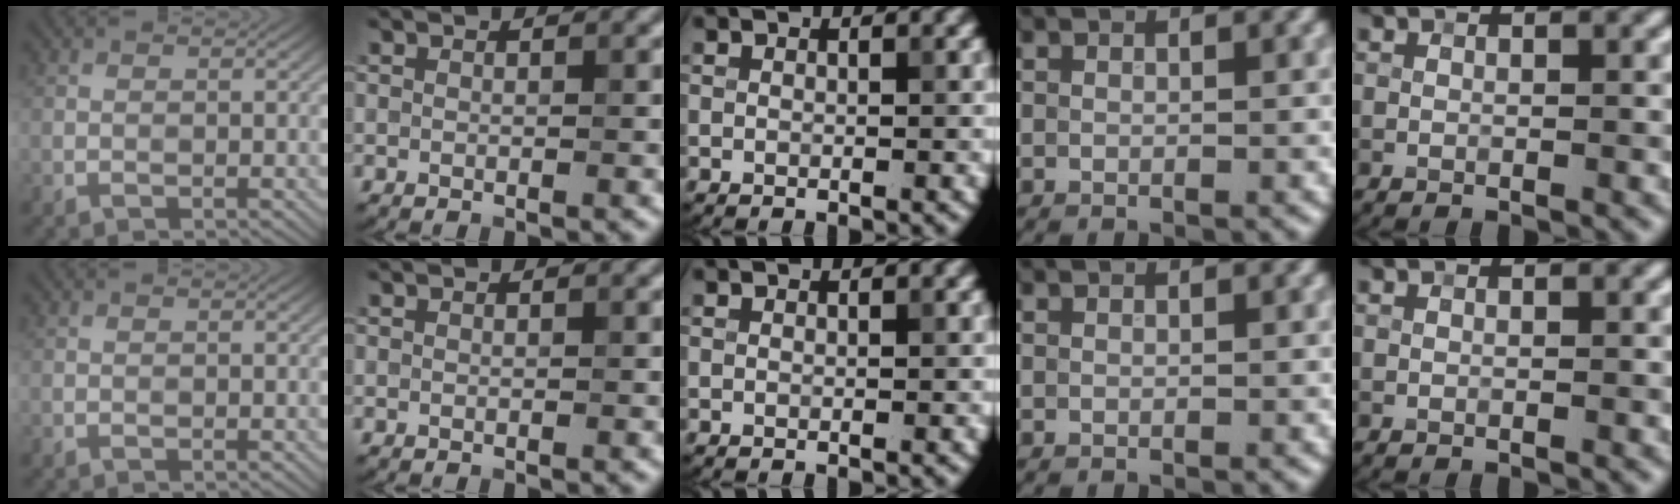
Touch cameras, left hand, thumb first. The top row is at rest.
{}